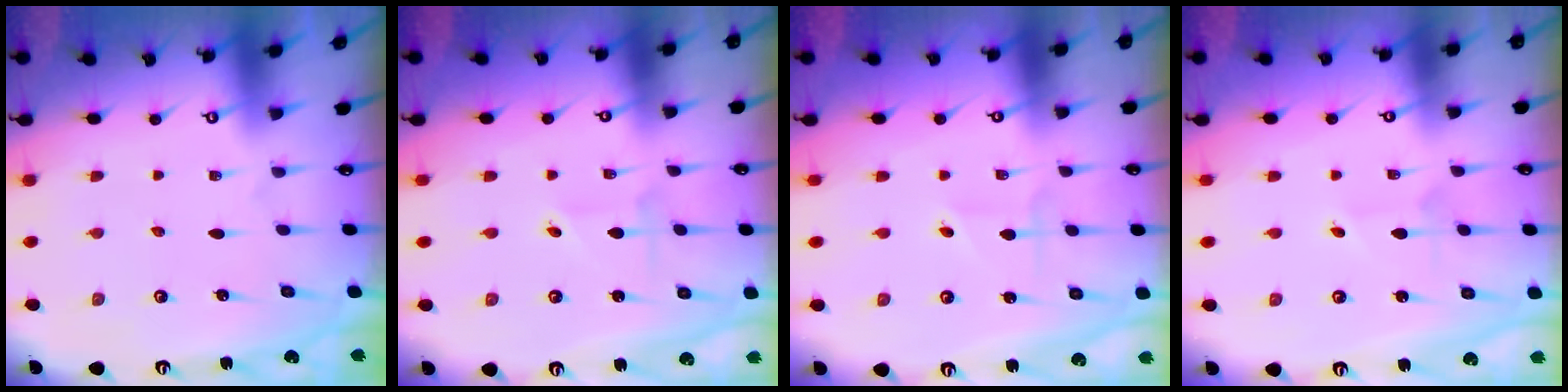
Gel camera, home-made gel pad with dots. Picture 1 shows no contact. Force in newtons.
{"total": 1.8, "press": 1.7, "slide": 0.2}
{"total": 2.3, "press": 2.3, "slide": 0.2}
{"total": 2.0, "press": 2.0, "slide": 0.2}